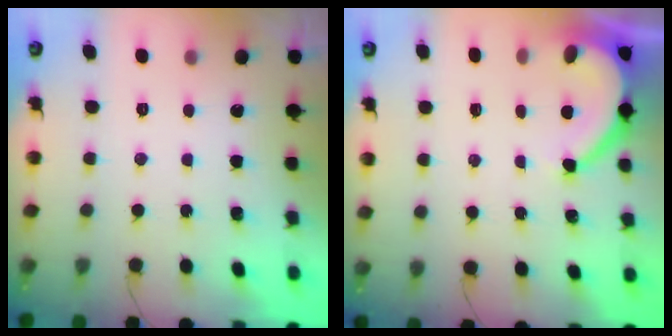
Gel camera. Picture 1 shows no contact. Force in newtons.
{"total": 6.6, "press": 6.6, "slide": 0.4}